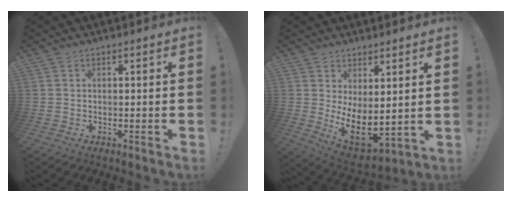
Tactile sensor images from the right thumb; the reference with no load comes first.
{"total": 9.2, "force": [1.5, 4.8, 7.7], "torque": [-0.107, -0.042, 0.037]}